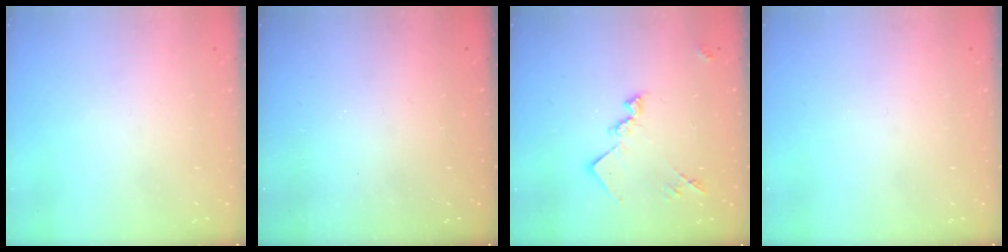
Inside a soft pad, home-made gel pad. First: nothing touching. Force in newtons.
{"total": 1.4, "press": 1.3, "slide": 0.4}
{"total": 12.5, "press": 12.5, "slide": 0.6}
{"total": 0.0}